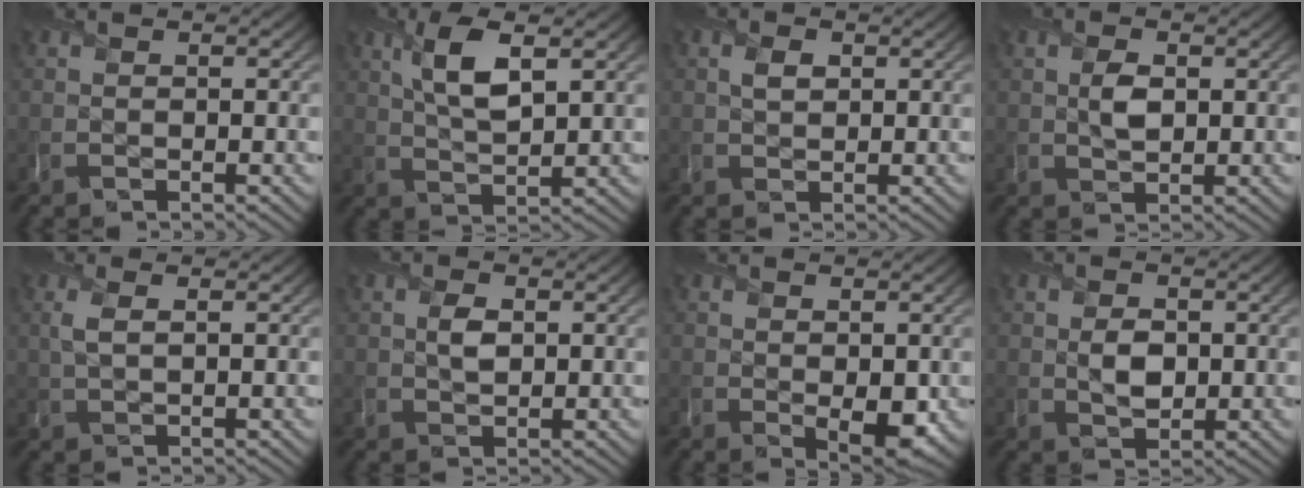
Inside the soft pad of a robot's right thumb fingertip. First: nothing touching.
{"total": 6.5, "force": [2.7, 2.3, 5.4], "torque": [-0.117, -0.002, 0.051]}
{"total": 1.8, "force": [0.6, 1.3, 1.0], "torque": [-0.023, -0.004, 0.013]}
{"total": 2.5, "force": [0.4, 1.7, 1.9], "torque": [-0.038, -0.007, 0.009]}
{"total": 2.5, "force": [1.0, 0.8, 2.1], "torque": [-0.054, 0.003, 0.020]}
{"total": 2.1, "force": [0.4, 1.5, 1.5], "torque": [-0.032, -0.006, 0.009]}
{"total": 3.1, "force": [0.0, 1.5, 2.7], "torque": [-0.043, -0.013, 0.009]}
{"total": 2.9, "force": [0.2, 2.2, 1.9], "torque": [-0.041, -0.007, 0.006]}